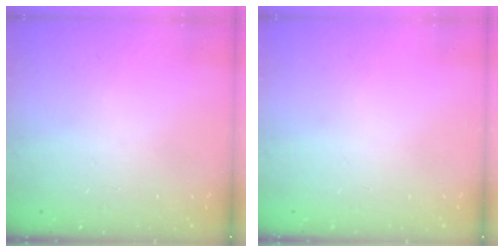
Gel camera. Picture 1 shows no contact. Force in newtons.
{"total": 0.0}